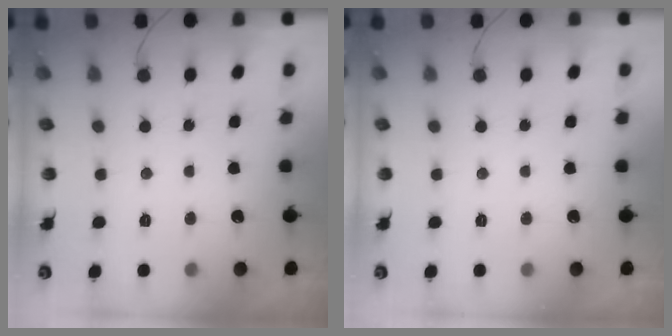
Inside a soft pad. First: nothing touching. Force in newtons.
{"total": 0.0}